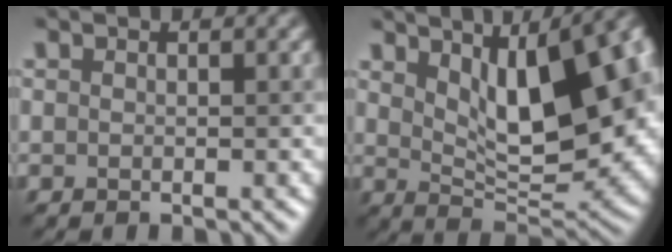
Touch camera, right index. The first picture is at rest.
{"total": 12.3, "force": [3.9, 4.7, 10.6], "torque": [-0.130, 0.009, 0.069]}